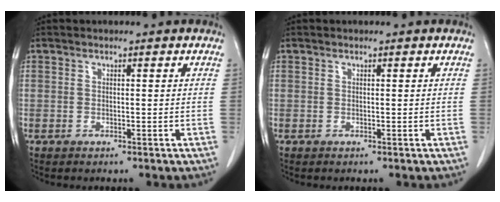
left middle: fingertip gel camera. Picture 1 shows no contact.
{"total": 0.0}